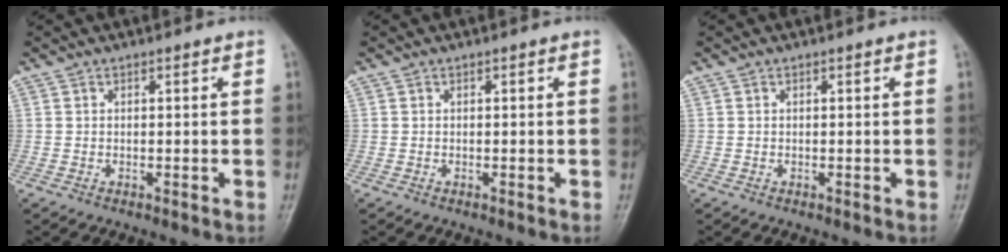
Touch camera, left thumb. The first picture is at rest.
{"total": 0.0}
{"total": 0.0}